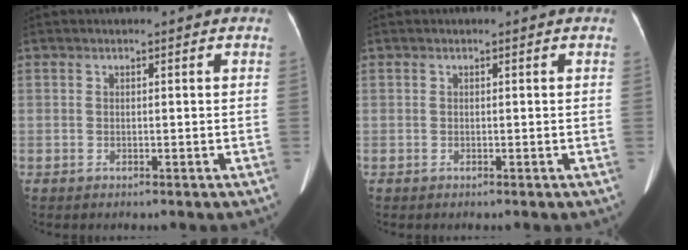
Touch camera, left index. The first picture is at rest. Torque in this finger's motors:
{"motor_torque": [0.00, 0.00, 0.00, 0.00]}